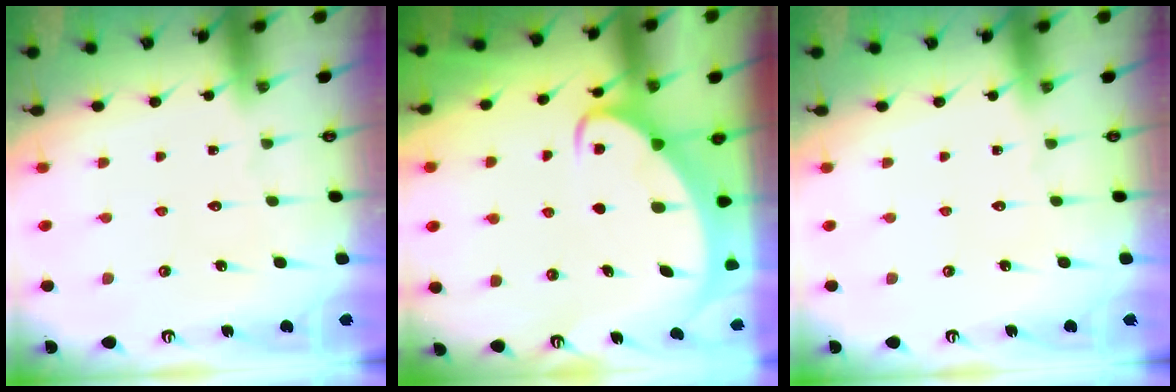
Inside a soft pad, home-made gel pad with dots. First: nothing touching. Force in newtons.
{"total": 2.5, "press": 2.4, "slide": 0.3}
{"total": 0.0}